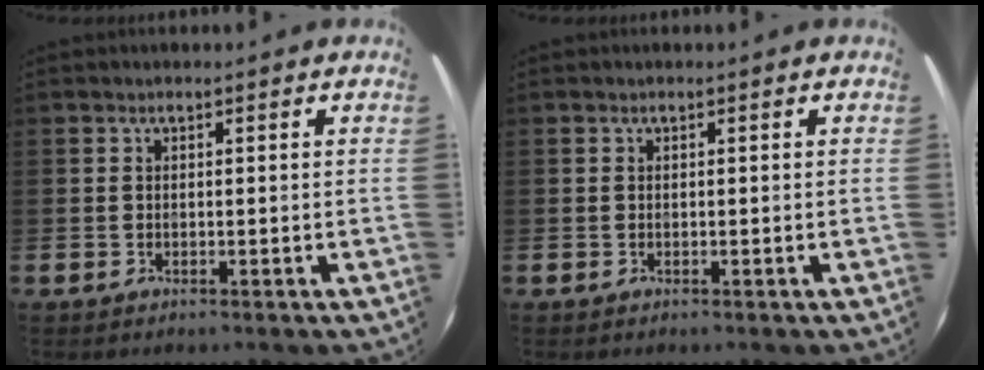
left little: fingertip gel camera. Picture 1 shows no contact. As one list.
[{"total": 0.0}]